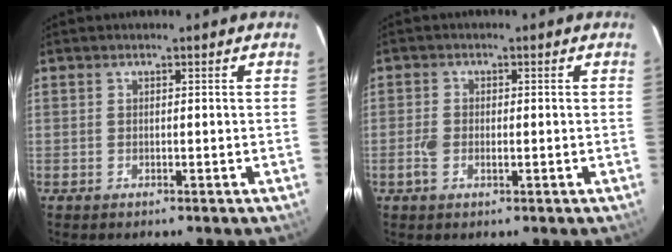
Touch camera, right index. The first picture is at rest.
{"total": 3.1, "force": [-0.8, 1.7, 2.4], "torque": [-0.056, 0.002, -0.020]}